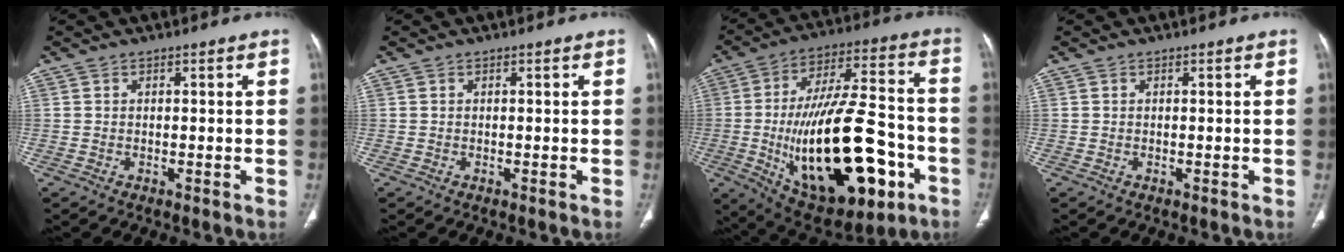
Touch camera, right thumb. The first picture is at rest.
{"total": 0.0}
{"total": 29.8, "force": [-8.3, 13.2, 25.4], "torque": [-0.423, 0.021, -0.110]}
{"total": 0.0}